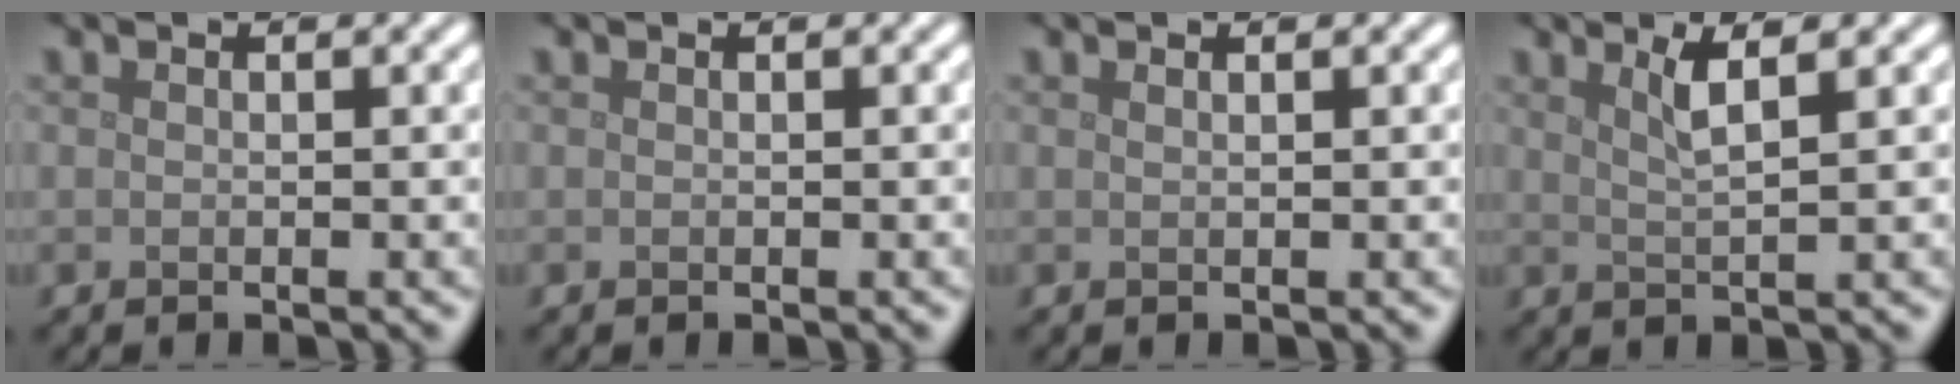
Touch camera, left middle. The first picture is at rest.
{"total": 0.0}
{"total": 0.5, "force": [0.3, 0.2, 0.4], "torque": [0.001, 0.000, 0.001]}
{"total": 2.4, "force": [1.2, 0.5, 2.1], "torque": [-0.032, 0.002, 0.019]}